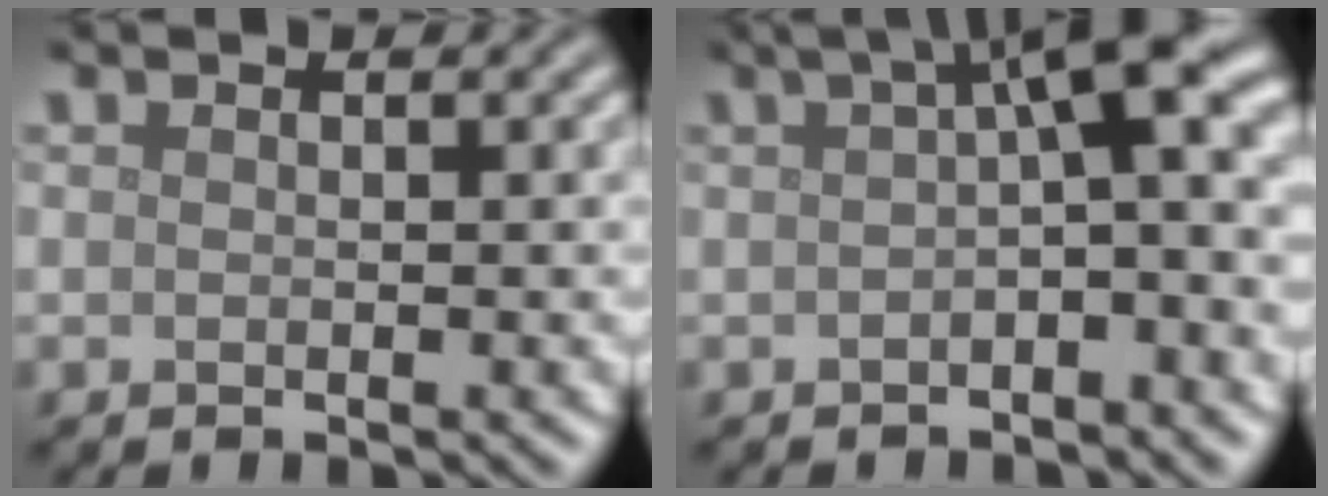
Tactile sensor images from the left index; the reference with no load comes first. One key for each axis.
{"total": 7.6, "fx": 1.4, "fy": 1.8, "fz": 7.2, "tx": -0.080, "ty": 0.027, "tz": 0.009}